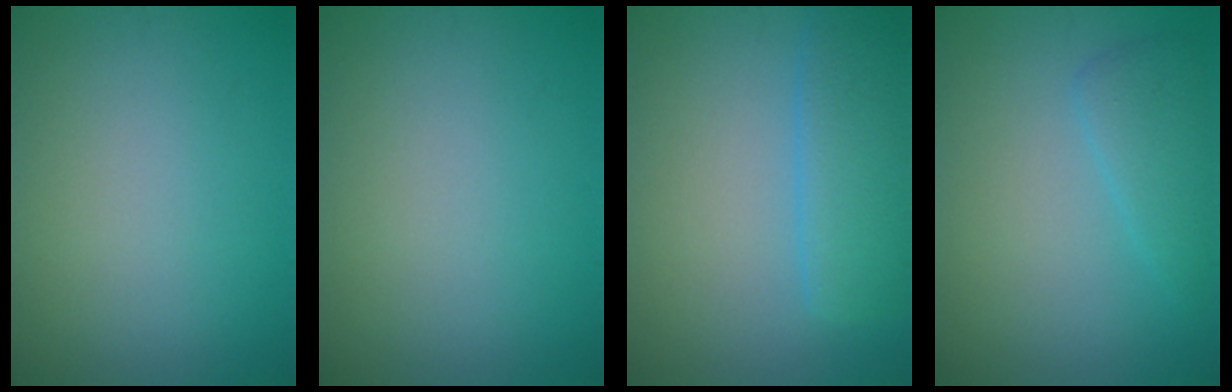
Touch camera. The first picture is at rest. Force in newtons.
{"total": 0.0}
{"total": 4.7, "press": 4.6, "slide": 0.3}
{"total": 2.4, "press": 2.4, "slide": 0.2}